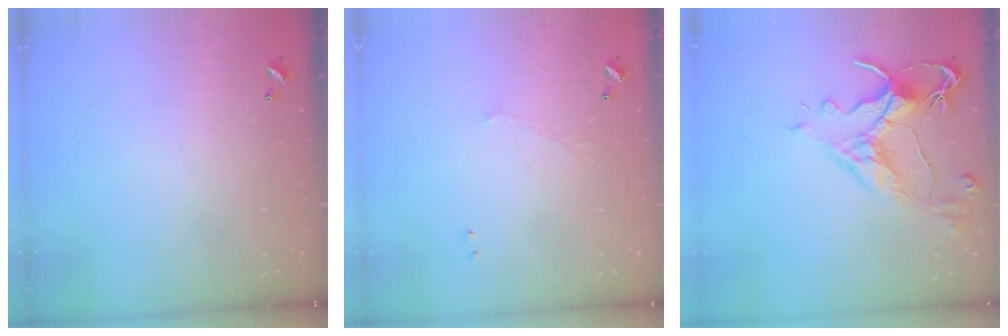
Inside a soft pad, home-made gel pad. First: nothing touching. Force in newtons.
{"total": 0.6, "press": 0.2, "slide": 0.5}
{"total": 6.2, "press": 6.0, "slide": 1.6}